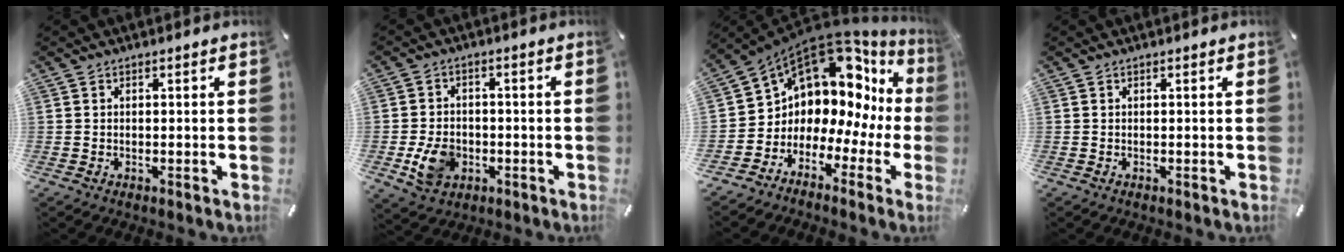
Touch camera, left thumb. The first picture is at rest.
{"total": 8.0, "force": [-2.2, 6.2, 4.6], "torque": [-0.083, 0.005, -0.038]}
{"total": 10.4, "force": [6.5, 7.0, 4.1], "torque": [-0.076, -0.076, 0.119]}
{"total": 0.0}